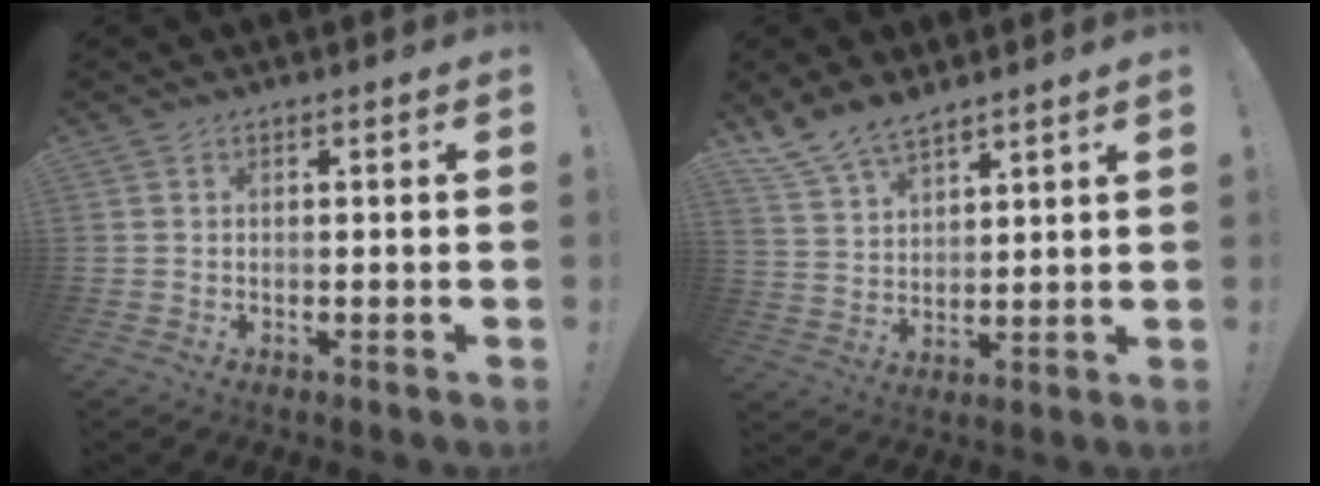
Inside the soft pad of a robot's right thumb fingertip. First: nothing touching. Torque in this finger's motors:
{"motor_torque": [0.03, 0.09, 0.45, 0.74, 0.07]}